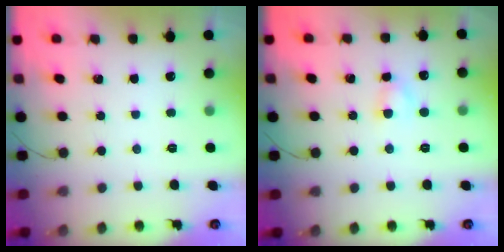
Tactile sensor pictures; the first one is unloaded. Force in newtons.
{"total": 2.7, "press": 2.5, "slide": 1.0}